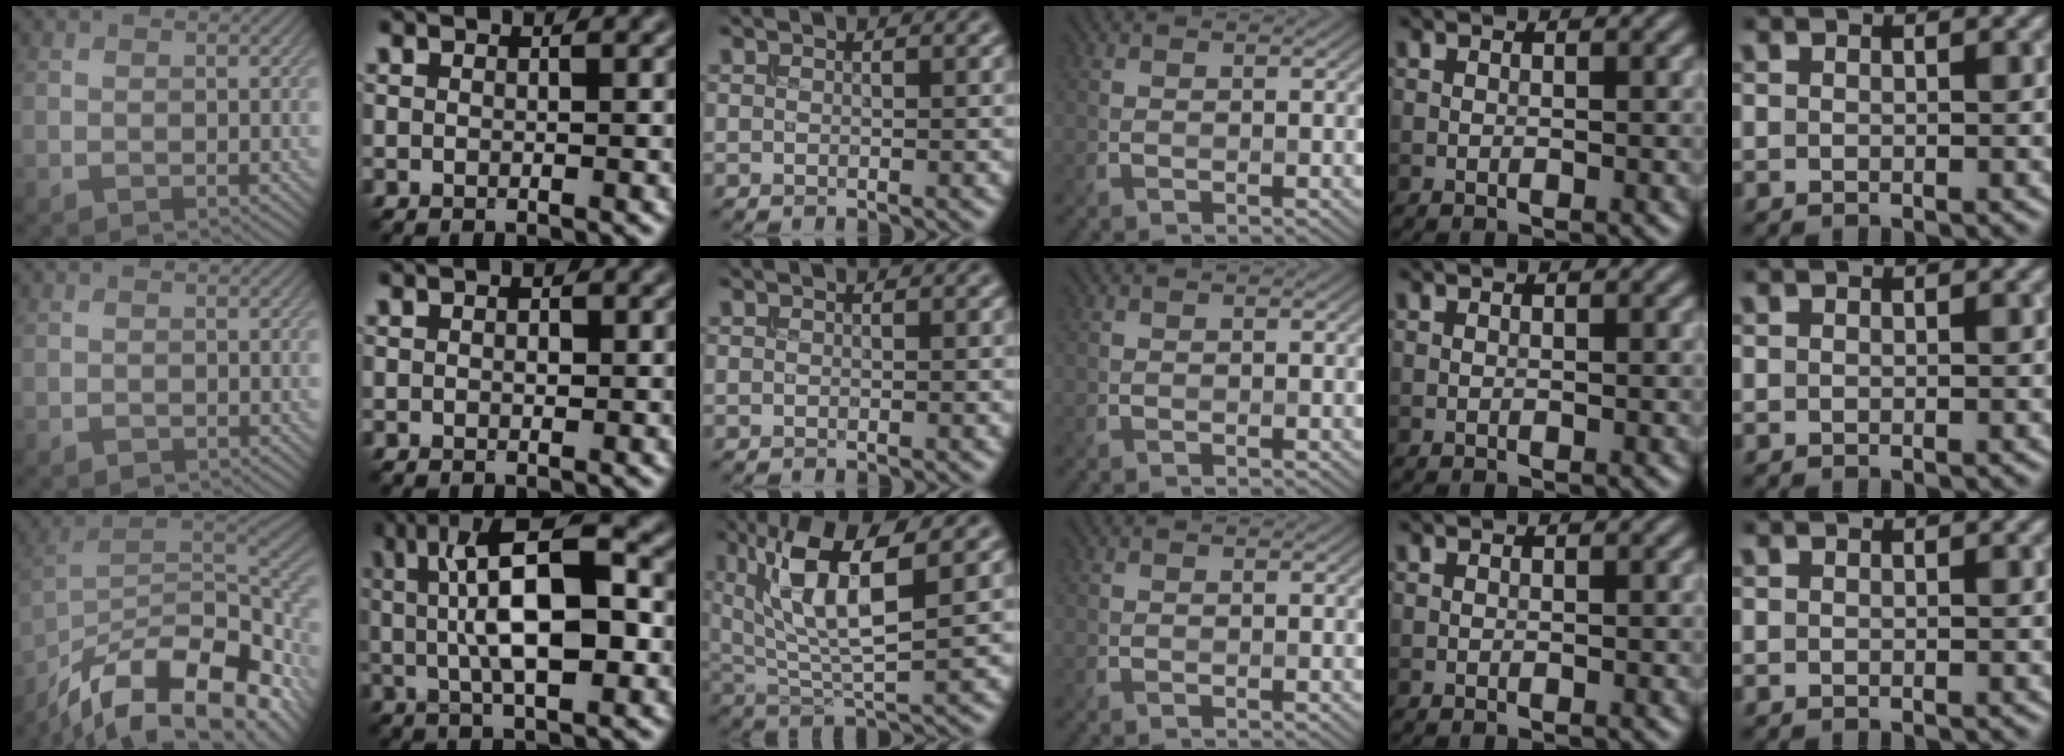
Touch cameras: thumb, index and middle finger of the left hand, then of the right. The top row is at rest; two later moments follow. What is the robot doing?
{"motion": "insert", "object": "bucket"}